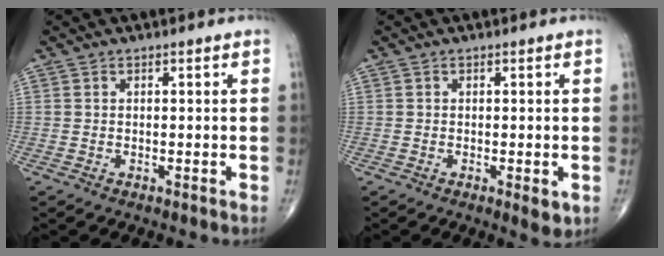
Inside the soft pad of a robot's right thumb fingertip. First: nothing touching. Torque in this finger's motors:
{"motor_torque": [0.47, 0.38, 0.32, -0.21, 0.11]}